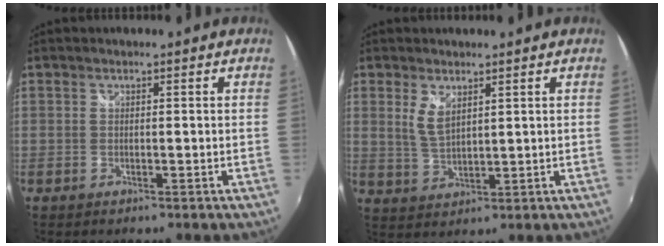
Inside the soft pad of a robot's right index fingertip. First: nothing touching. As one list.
[{"total": 4.2, "force": [2.0, 1.7, 3.3], "torque": [-0.063, -0.006, 0.041]}]